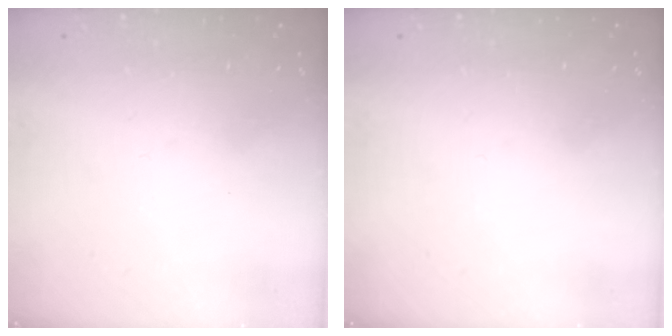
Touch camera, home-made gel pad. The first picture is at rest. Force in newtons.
{"total": 0.0}